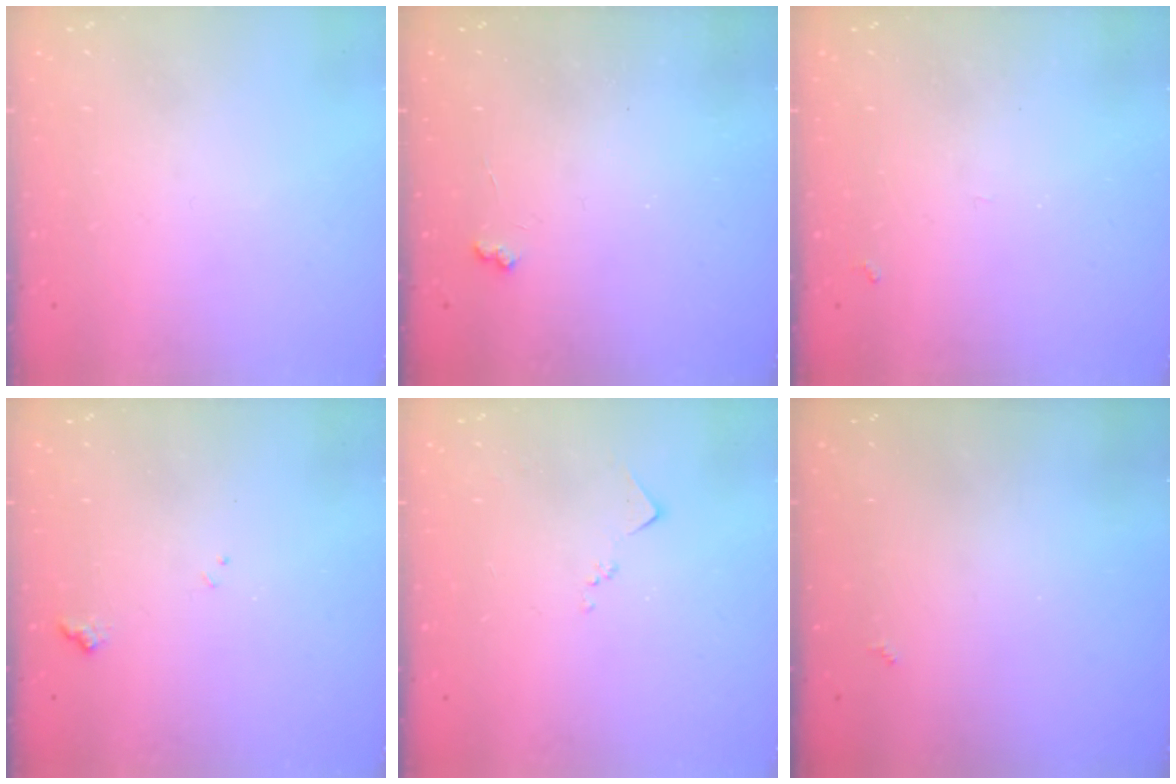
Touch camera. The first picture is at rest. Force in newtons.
{"total": 3.5, "press": 3.5, "slide": 0.6}
{"total": 5.2, "press": 5.1, "slide": 0.8}
{"total": 7.6, "press": 7.5, "slide": 1.1}
{"total": 5.7, "press": 5.7, "slide": 0.7}
{"total": 2.1, "press": 2.1, "slide": 0.4}